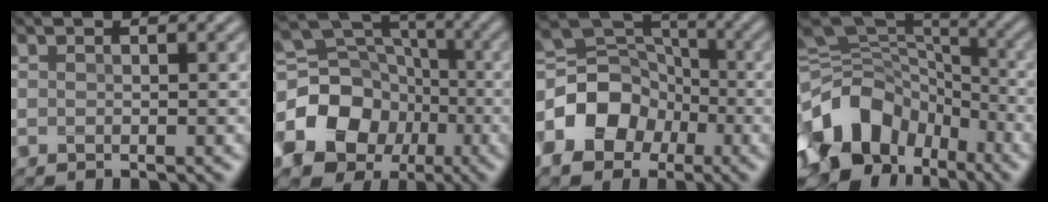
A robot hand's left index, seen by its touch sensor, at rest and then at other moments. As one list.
[{"total": 16.1, "force": [-4.3, 13.8, 7.1], "torque": [-0.161, -0.005, -0.082]}, {"total": 9.2, "force": [-3.1, 7.2, 4.9], "torque": [-0.096, 0.003, -0.064]}, {"total": 13.2, "force": [-6.3, 8.8, 7.4], "torque": [-0.163, 0.008, -0.118]}]